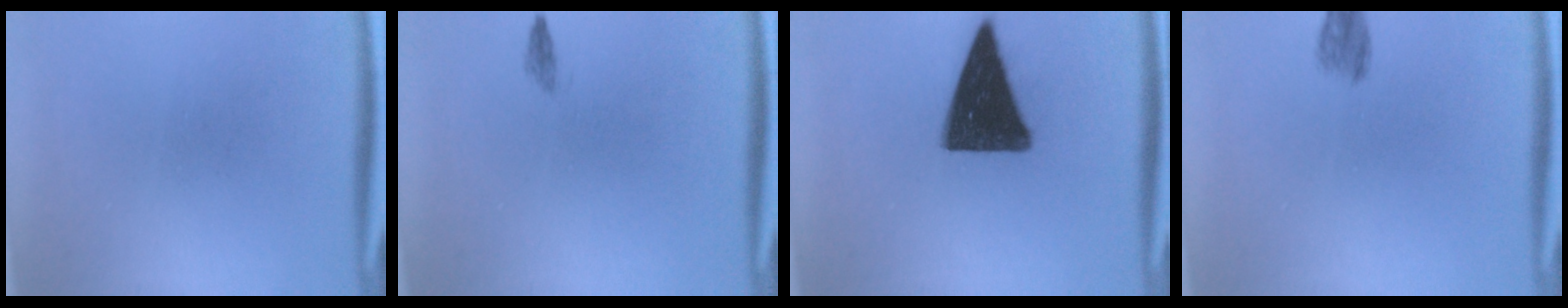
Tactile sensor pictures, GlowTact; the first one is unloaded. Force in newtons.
{"total": 0.8}
{"total": 15.2}
{"total": 2.4}